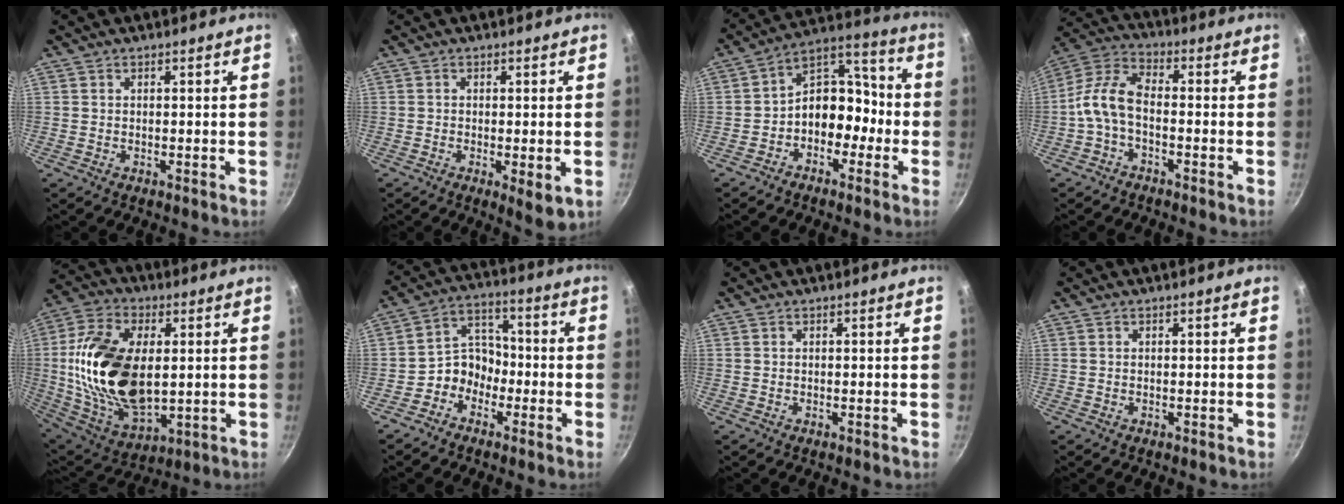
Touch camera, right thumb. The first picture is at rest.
{"total": 4.4, "force": [-1.2, 1.3, 4.1], "torque": [-0.065, -0.013, -0.019]}
{"total": 12.2, "force": [-2.7, 8.4, 8.4], "torque": [-0.092, 0.052, -0.060]}
{"total": 8.9, "force": [-1.9, 4.7, 7.3], "torque": [-0.150, 0.036, -0.051]}
{"total": 23.6, "force": [1.4, 13.1, 19.6], "torque": [-0.380, -0.012, 0.035]}
{"total": 7.9, "force": [-3.3, 6.4, 3.1], "torque": [-0.022, 0.051, -0.074]}
{"total": 0.0}
{"total": 0.0}